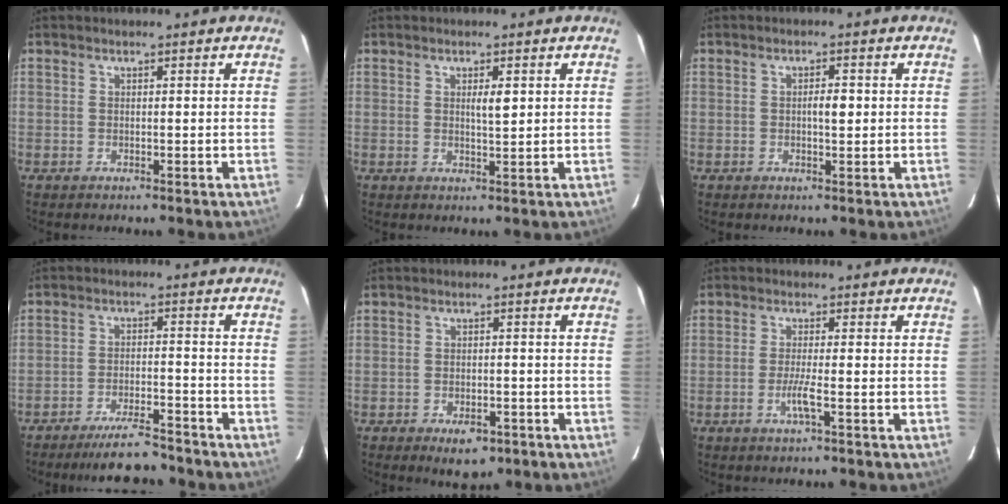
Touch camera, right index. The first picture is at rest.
{"total": 2.2, "force": [0.7, 0.4, 2.1], "torque": [-0.035, -0.002, 0.009]}
{"total": 2.2, "force": [0.0, 0.6, 2.1], "torque": [-0.036, 0.003, 0.001]}
{"total": 8.3, "force": [-7.6, 0.8, 3.1], "torque": [-0.046, -0.010, -0.126]}
{"total": 4.4, "force": [-2.6, 2.2, 2.8], "torque": [-0.041, 0.000, -0.031]}
{"total": 2.9, "force": [-1.0, -0.3, 2.7], "torque": [-0.055, -0.005, -0.023]}